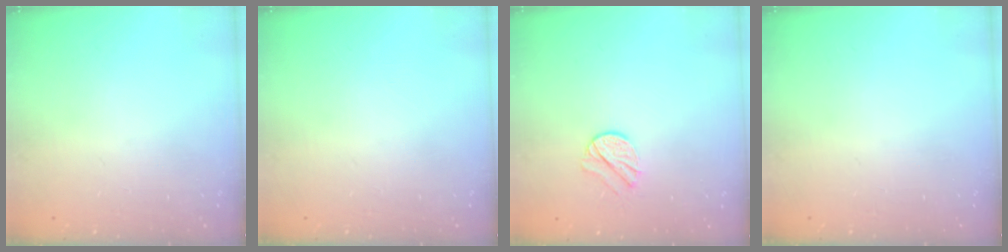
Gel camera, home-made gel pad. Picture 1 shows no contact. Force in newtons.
{"total": 0.0}
{"total": 7.3, "press": 7.3, "slide": 0.1}
{"total": 0.0}